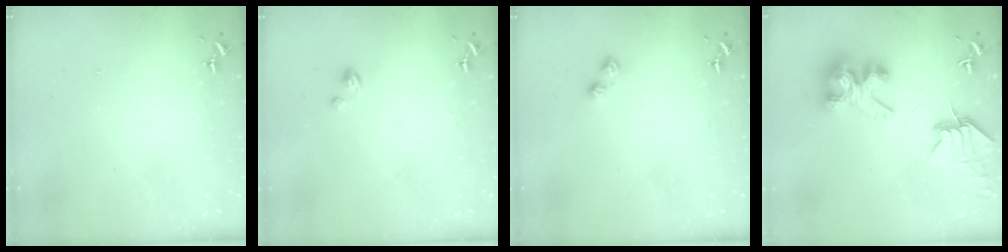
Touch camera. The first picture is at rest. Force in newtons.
{"total": 1.8, "press": 1.8, "slide": 0.2}
{"total": 3.4, "press": 3.4, "slide": 0.5}
{"total": 9.1, "press": 9.1, "slide": 1.2}